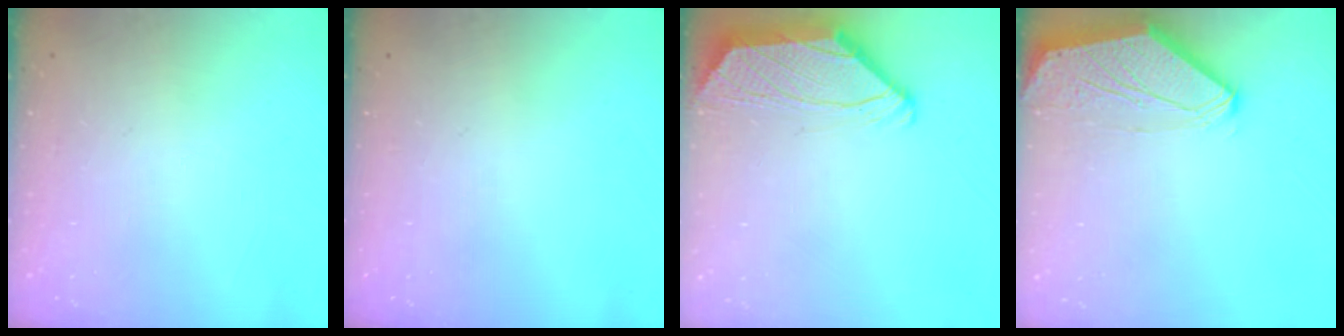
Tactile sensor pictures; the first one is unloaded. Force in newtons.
{"total": 0.0}
{"total": 2.2, "press": 2.1, "slide": 0.7}
{"total": 0.0}